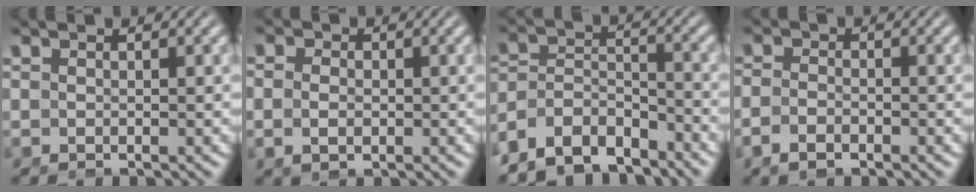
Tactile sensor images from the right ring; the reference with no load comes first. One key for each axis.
{"total": 2.1, "fx": -0.4, "fy": 1.5, "fz": 1.4, "tx": -0.035, "ty": -0.010, "tz": -0.001}
{"total": 10.1, "fx": -6.4, "fy": 7.1, "fz": 3.3, "tx": -0.096, "ty": -0.055, "tz": -0.101}
{"total": 1.9, "fx": -1.4, "fy": 0.8, "fz": 1.0, "tx": -0.026, "ty": -0.011, "tz": -0.023}